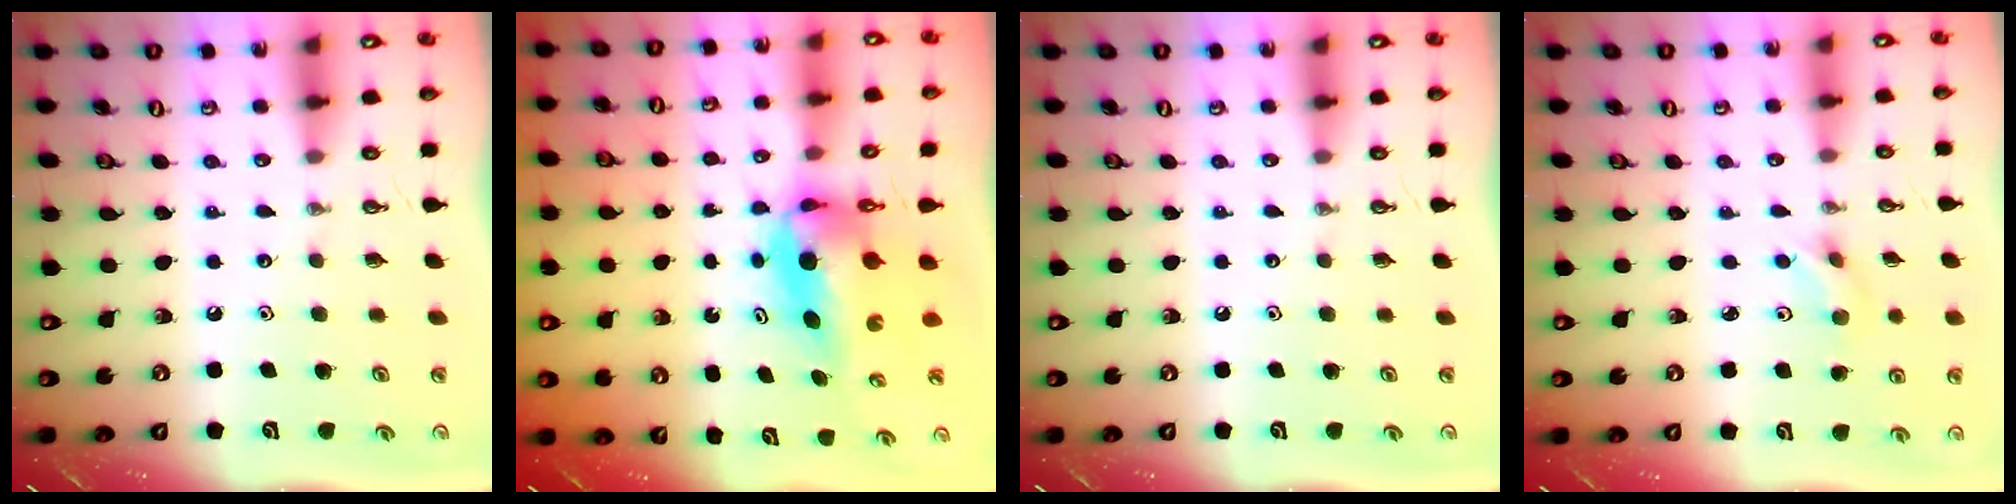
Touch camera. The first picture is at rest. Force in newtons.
{"total": 7.3, "press": 6.7, "slide": 2.8}
{"total": 0.0}
{"total": 3.7, "press": 3.6, "slide": 0.9}